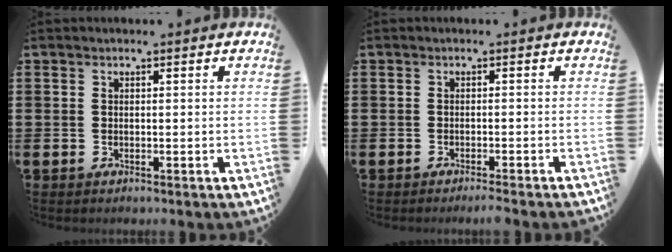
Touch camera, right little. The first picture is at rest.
{"total": 1.0, "force": [-0.9, -0.2, 0.4], "torque": [-0.005, -0.002, -0.018]}